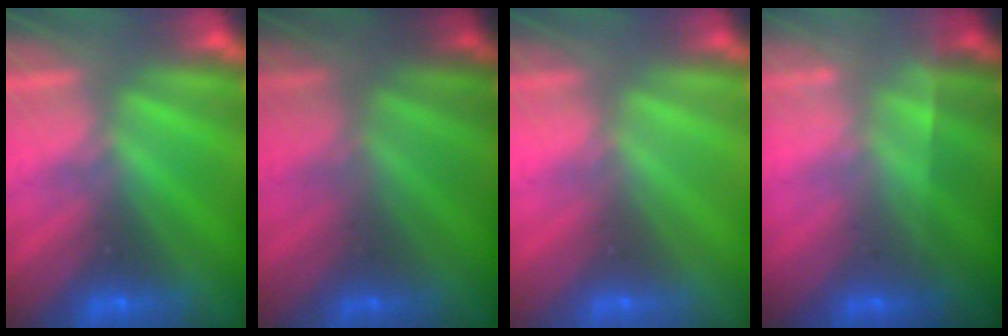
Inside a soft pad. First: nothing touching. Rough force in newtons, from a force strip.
{"total": 1.0}
{"total": 3.3}
{"total": 1.8}